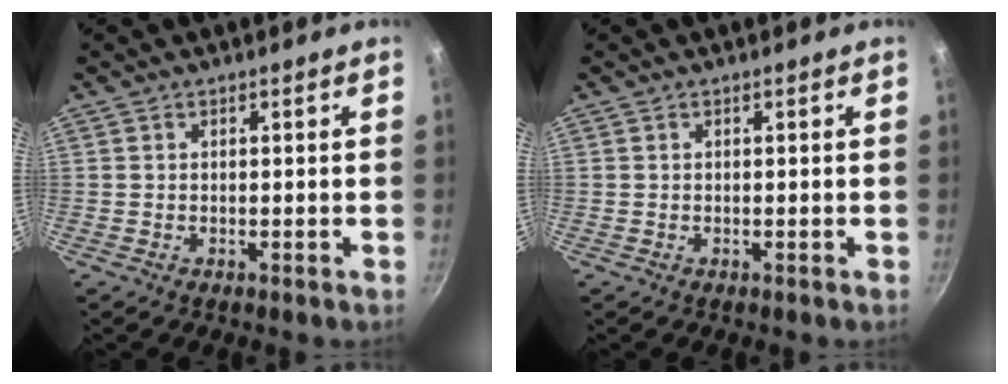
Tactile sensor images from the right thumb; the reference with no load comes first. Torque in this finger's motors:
{"motor_torque": [0.00, 0.00, 0.06, 0.02, 0.00]}